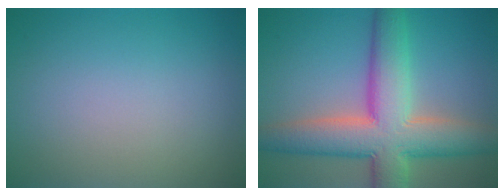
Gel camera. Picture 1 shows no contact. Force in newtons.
{"total": 10.1, "press": 10.1, "slide": 0.8}